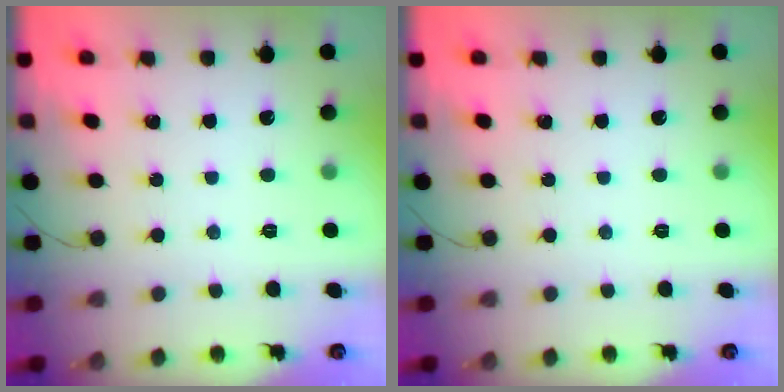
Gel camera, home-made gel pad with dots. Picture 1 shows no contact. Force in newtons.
{"total": 0.0}